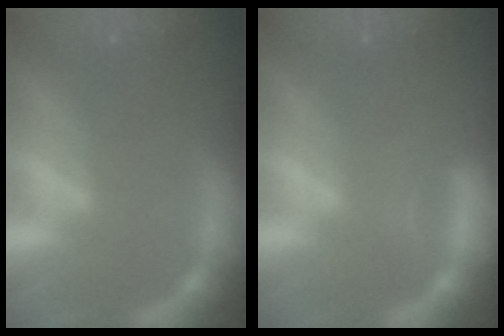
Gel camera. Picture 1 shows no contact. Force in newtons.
{"total": 1.4}